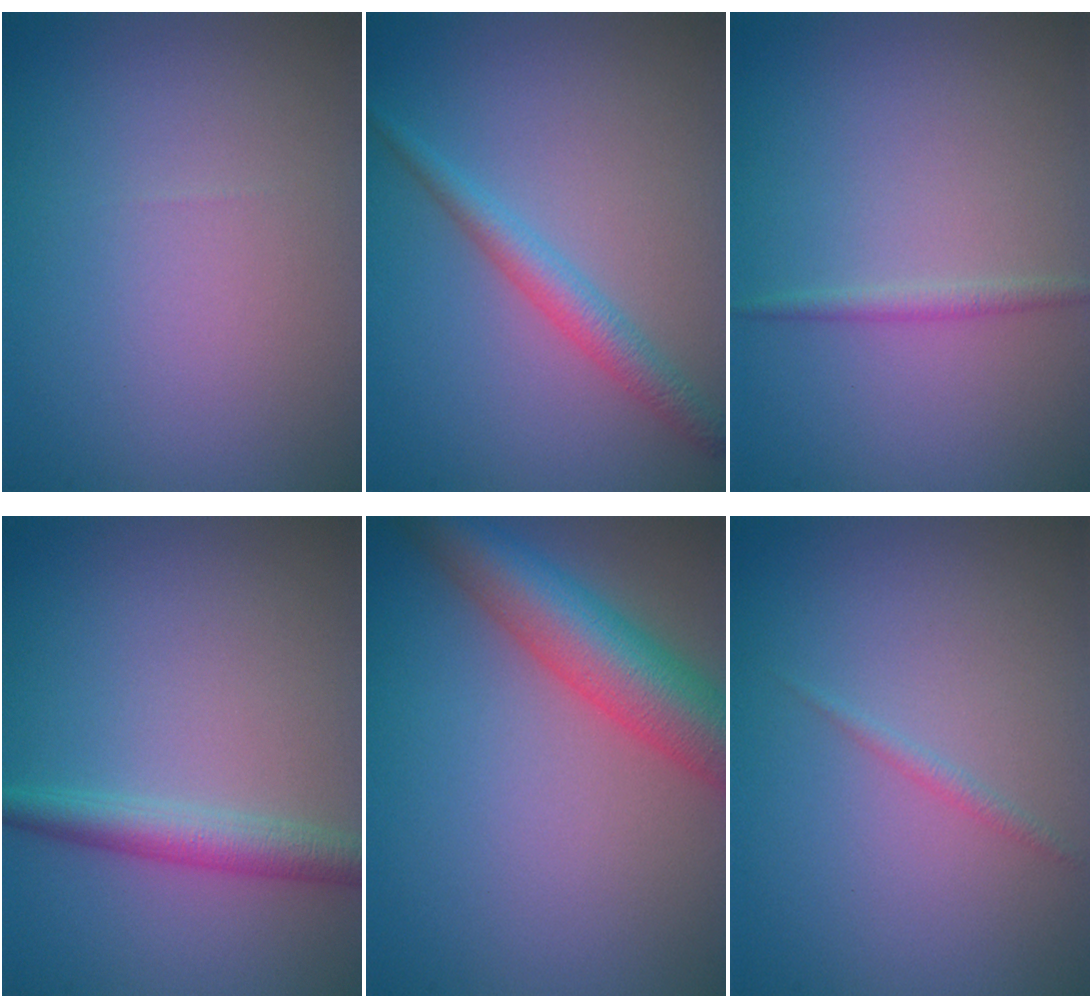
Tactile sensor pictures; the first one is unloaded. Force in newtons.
{"total": 2.4, "press": 2.4, "slide": 0.1}
{"total": 1.1, "press": 1.1, "slide": 0.0}
{"total": 3.0, "press": 3.0, "slide": 0.1}
{"total": 7.5, "press": 7.5, "slide": 0.4}
{"total": 0.7, "press": 0.7, "slide": 0.1}